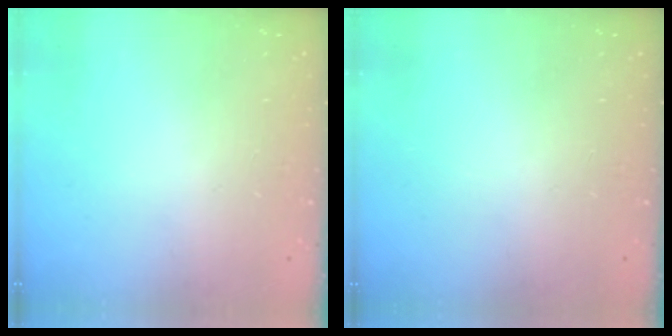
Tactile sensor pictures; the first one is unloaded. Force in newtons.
{"total": 0.0}